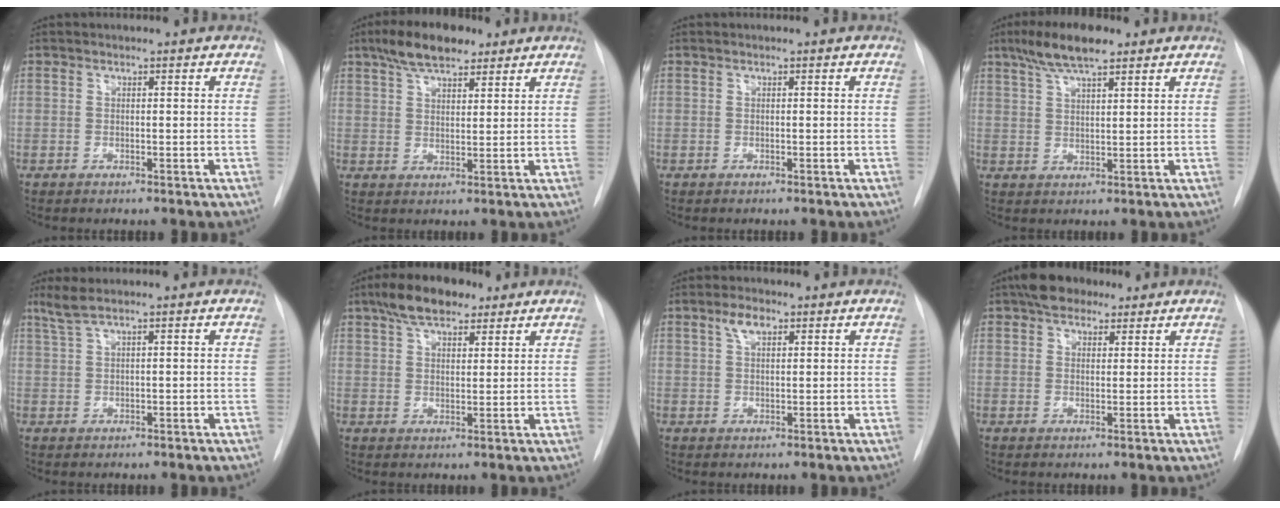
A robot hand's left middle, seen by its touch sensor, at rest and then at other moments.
{"total": 8.3, "force": [6.0, 3.0, 5.0], "torque": [-0.092, 0.018, 0.103]}
{"total": 0.0}
{"total": 7.7, "force": [5.4, 1.4, 5.3], "torque": [-0.106, 0.016, 0.096]}
{"total": 2.7, "force": [1.8, -0.1, 1.9], "torque": [-0.055, 0.014, 0.044]}
{"total": 8.7, "force": [6.0, 3.4, 5.3], "torque": [-0.096, 0.022, 0.103]}
{"total": 3.0, "force": [1.7, 1.3, 2.1], "torque": [-0.044, 0.009, 0.034]}
{"total": 5.9, "force": [4.2, 3.0, 2.7], "torque": [-0.045, 0.021, 0.071]}